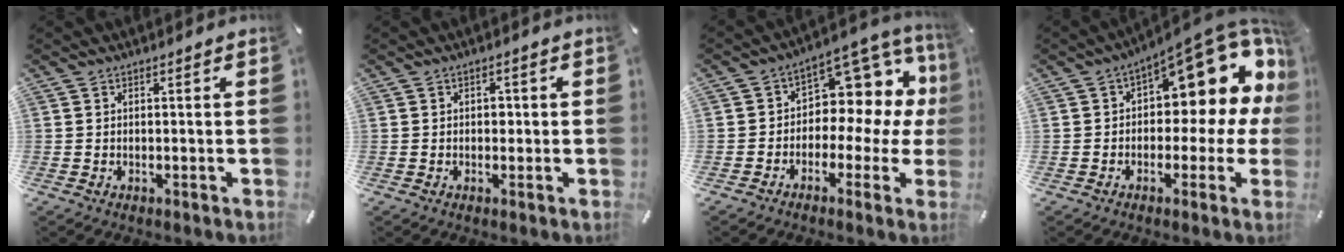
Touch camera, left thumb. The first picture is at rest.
{"total": 1.5, "force": [-0.1, 1.2, 0.7], "torque": [-0.008, 0.002, -0.005]}
{"total": 10.0, "force": [2.3, 7.7, 6.0], "torque": [-0.070, -0.038, 0.039]}
{"total": 14.4, "force": [7.5, 6.4, 10.5], "torque": [-0.138, -0.065, 0.123]}